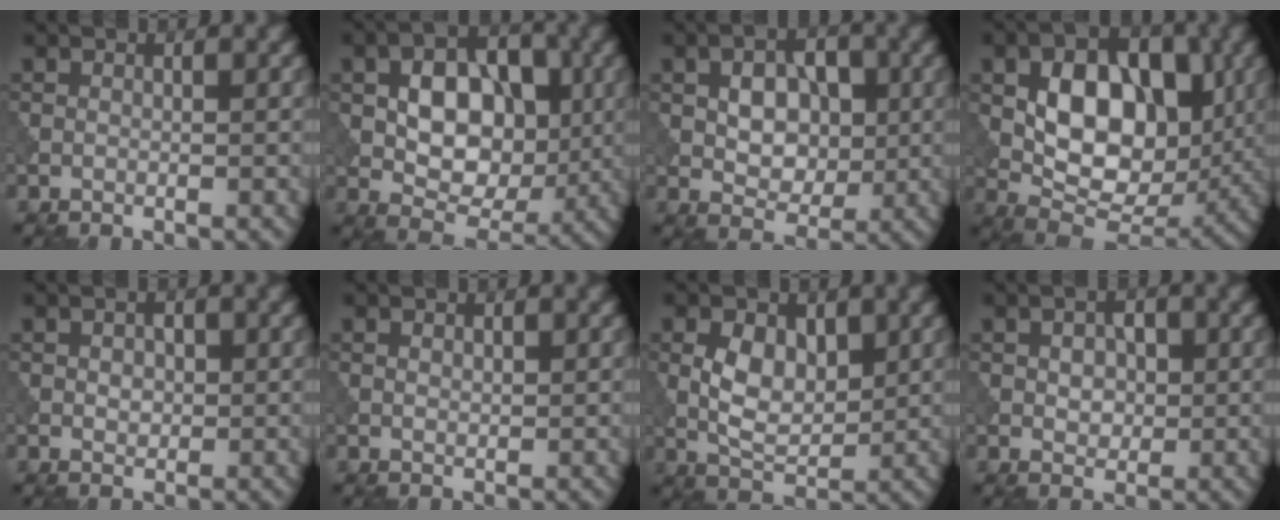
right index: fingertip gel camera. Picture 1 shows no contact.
{"total": 8.1, "force": [0.6, 5.4, 6.0], "torque": [-0.092, 0.002, 0.008]}
{"total": 5.3, "force": [0.5, 3.6, 3.9], "torque": [-0.057, 0.001, 0.009]}
{"total": 9.8, "force": [1.3, 6.3, 7.3], "torque": [-0.121, -0.003, 0.020]}
{"total": 1.4, "force": [0.1, 1.0, 1.0], "torque": [-0.019, 0.001, 0.002]}
{"total": 0.7, "force": [0.3, 0.4, 0.4], "torque": [-0.008, 0.001, 0.006]}
{"total": 4.3, "force": [0.7, 2.7, 3.3], "torque": [-0.062, -0.003, 0.014]}
{"total": 2.9, "force": [0.3, 2.0, 2.1], "torque": [-0.036, 0.004, 0.004]}